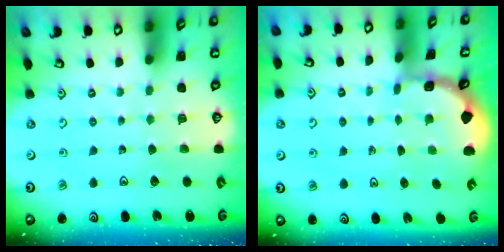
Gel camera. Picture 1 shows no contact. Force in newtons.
{"total": 1.5, "press": 1.5, "slide": 0.2}